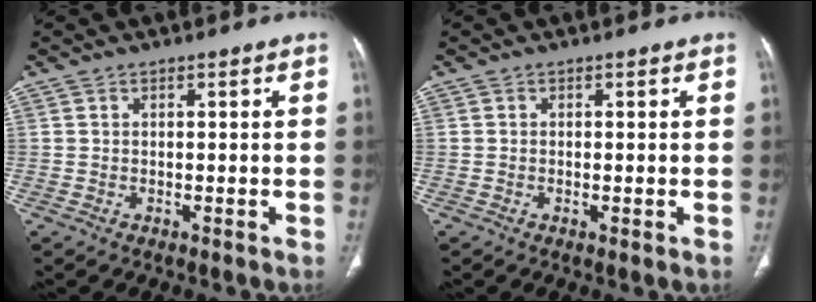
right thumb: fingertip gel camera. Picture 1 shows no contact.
{"total": 0.8, "force": [-0.2, 0.2, 0.8], "torque": [-0.021, -0.005, -0.003]}